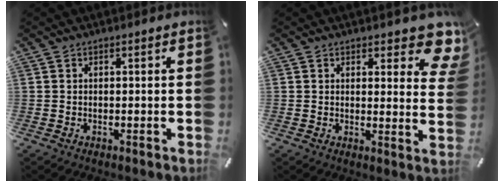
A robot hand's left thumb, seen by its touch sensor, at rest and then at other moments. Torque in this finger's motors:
{"motor_torque": [0.58, -0.15, 0.37, -0.05, -0.02]}